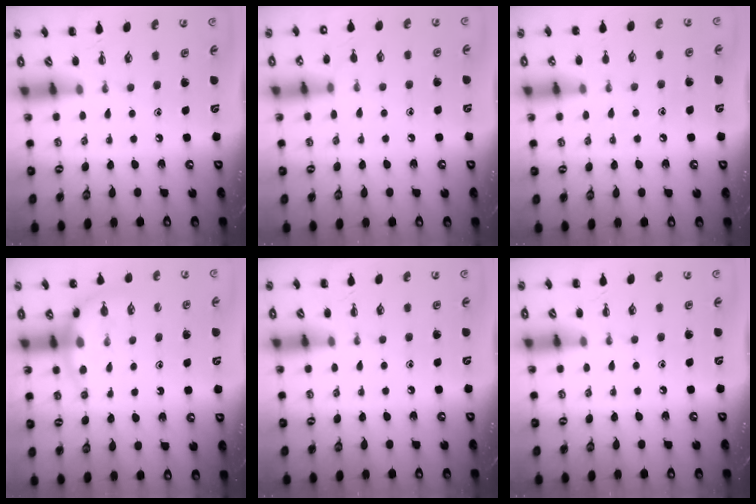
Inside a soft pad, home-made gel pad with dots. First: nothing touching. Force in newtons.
{"total": 7.3, "press": 7.0, "slide": 2.0}
{"total": 5.6, "press": 5.3, "slide": 1.6}
{"total": 7.2, "press": 7.2, "slide": 0.7}
{"total": 0.0}
{"total": 0.0}